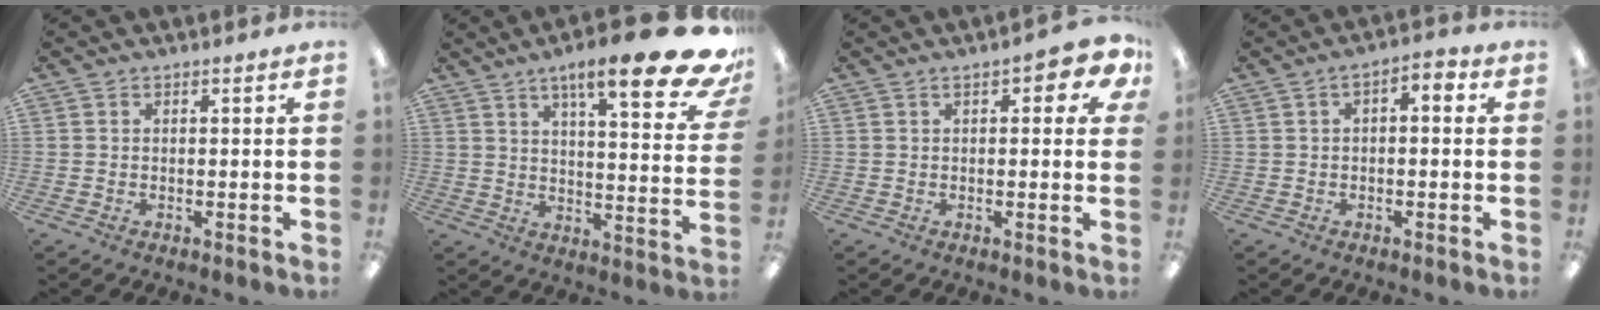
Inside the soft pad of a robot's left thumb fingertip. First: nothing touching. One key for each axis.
{"total": 18.1, "fx": 11.7, "fy": 3.8, "fz": 13.3, "tx": -0.189, "ty": -0.073, "tz": 0.179}
{"total": 5.0, "fx": 1.9, "fy": 2.3, "fz": 4.0, "tx": -0.054, "ty": 0.002, "tz": 0.029}
{"total": 2.9, "fx": -1.0, "fy": 1.7, "fz": 2.1, "tx": -0.036, "ty": 0.014, "tz": -0.021}